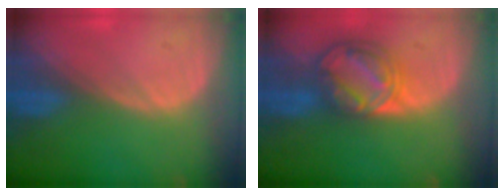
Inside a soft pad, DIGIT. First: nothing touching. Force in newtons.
{"total": 8.7, "press": 7.3, "slide": 4.6}